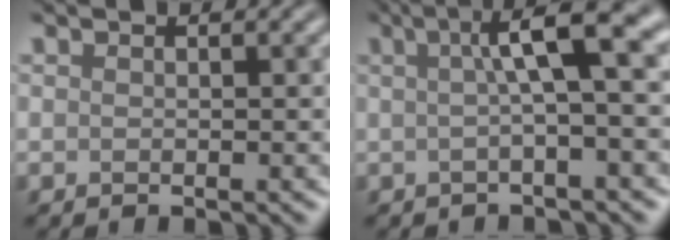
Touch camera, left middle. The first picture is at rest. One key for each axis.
{"total": 6.7, "fx": 1.2, "fy": 1.4, "fz": 6.5, "tx": -0.084, "ty": 0.015, "tz": 0.009}